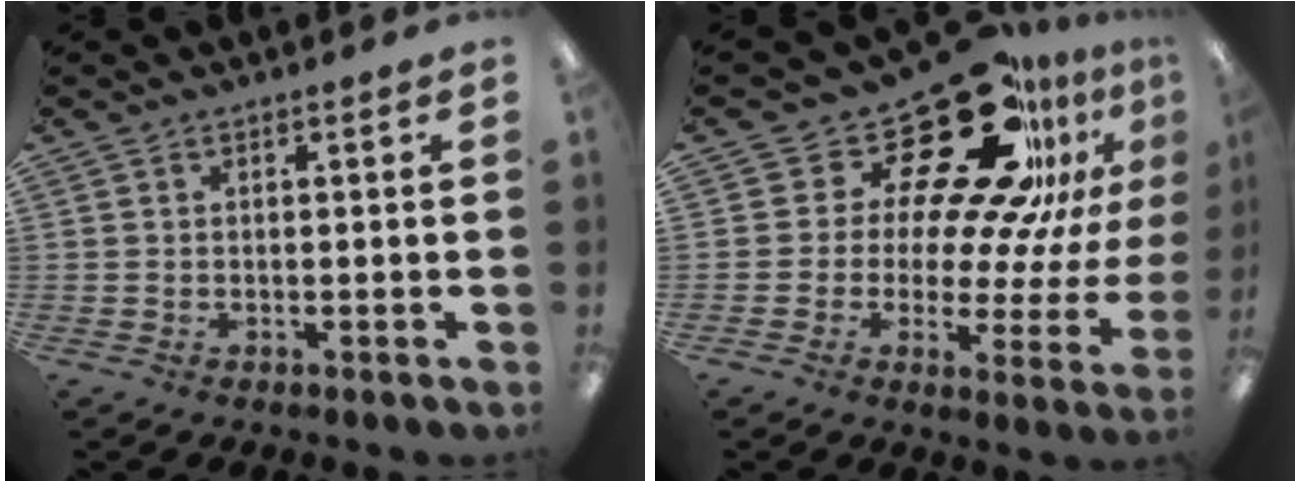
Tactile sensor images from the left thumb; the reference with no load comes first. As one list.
[{"total": 24.9, "force": [16.9, 11.1, 14.5], "torque": [-0.225, -0.123, 0.287]}]